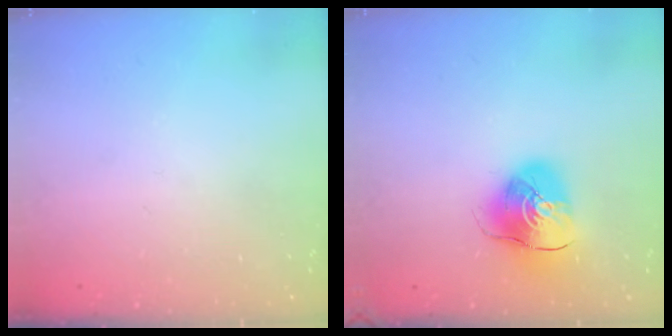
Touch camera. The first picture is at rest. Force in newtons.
{"total": 10.6, "press": 10.5, "slide": 1.5}